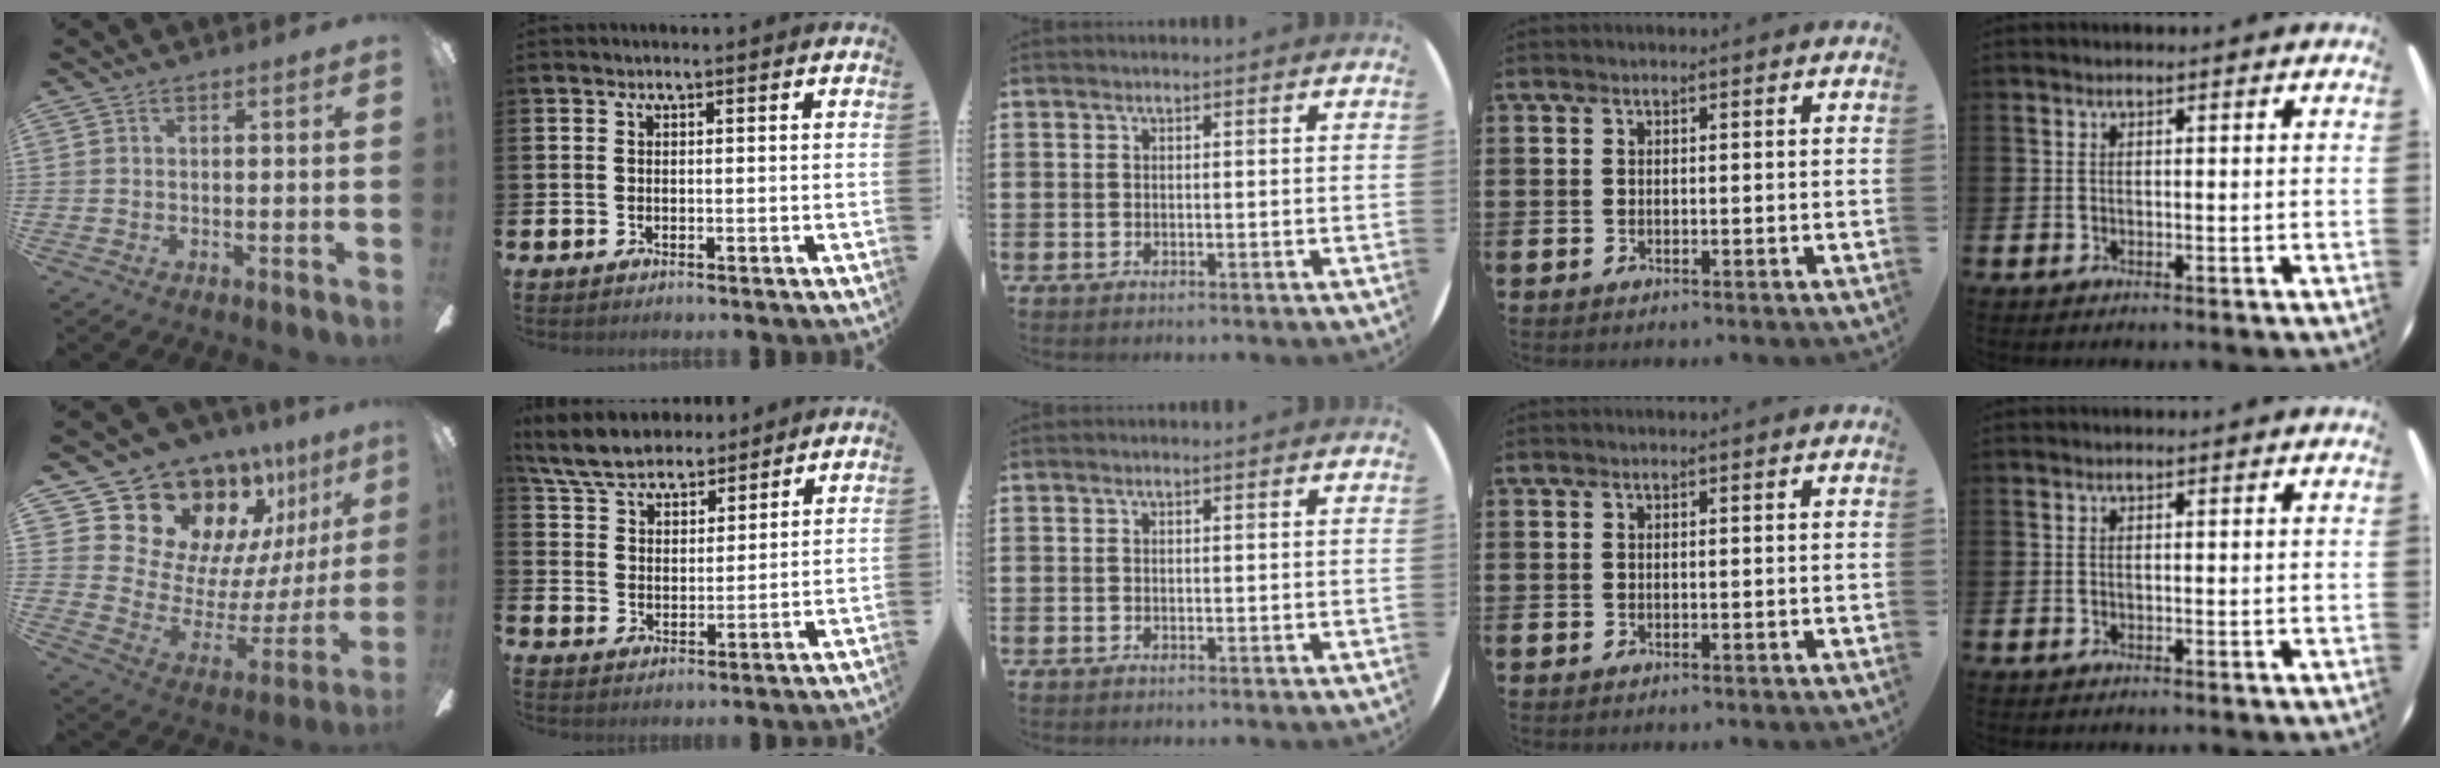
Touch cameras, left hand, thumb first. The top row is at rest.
{"thumb": {"total": 18.8, "force": [15.4, 9.7, 4.8], "torque": [-0.084, -0.138, 0.303]}, "index": {"total": 7.3, "force": [6.8, 2.2, 1.4], "torque": [-0.059, -0.026, 0.127]}}